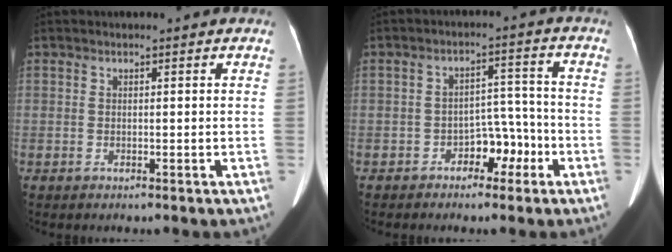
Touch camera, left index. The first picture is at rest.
{"total": 5.1, "force": [-3.0, 2.7, 3.0], "torque": [-0.037, 0.023, -0.046]}